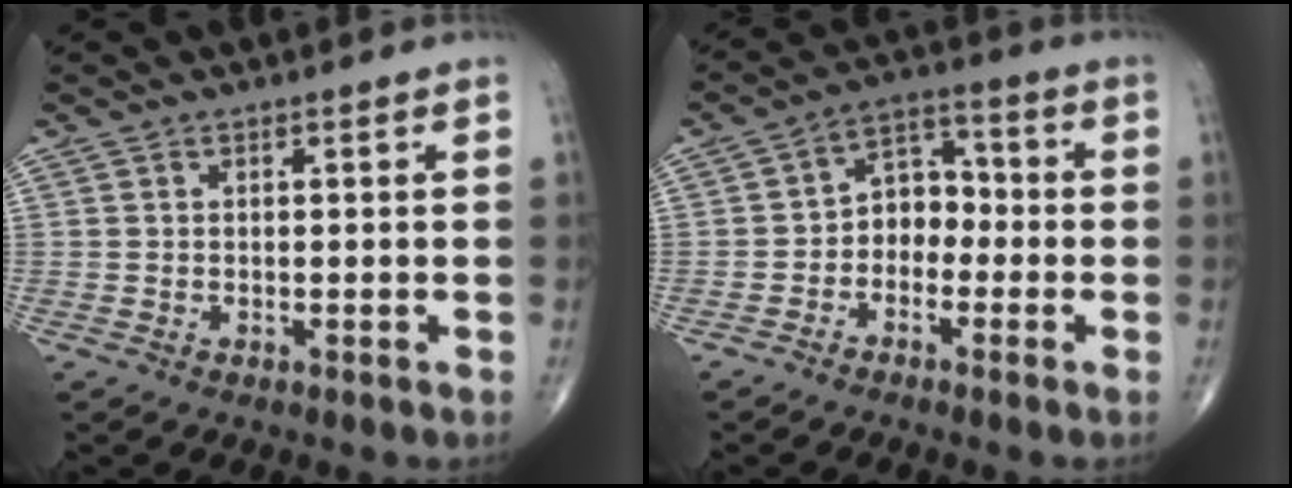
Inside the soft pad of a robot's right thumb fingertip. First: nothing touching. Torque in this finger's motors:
{"motor_torque": [-0.28, 0.06, 0.19, 0.03, 0.08]}